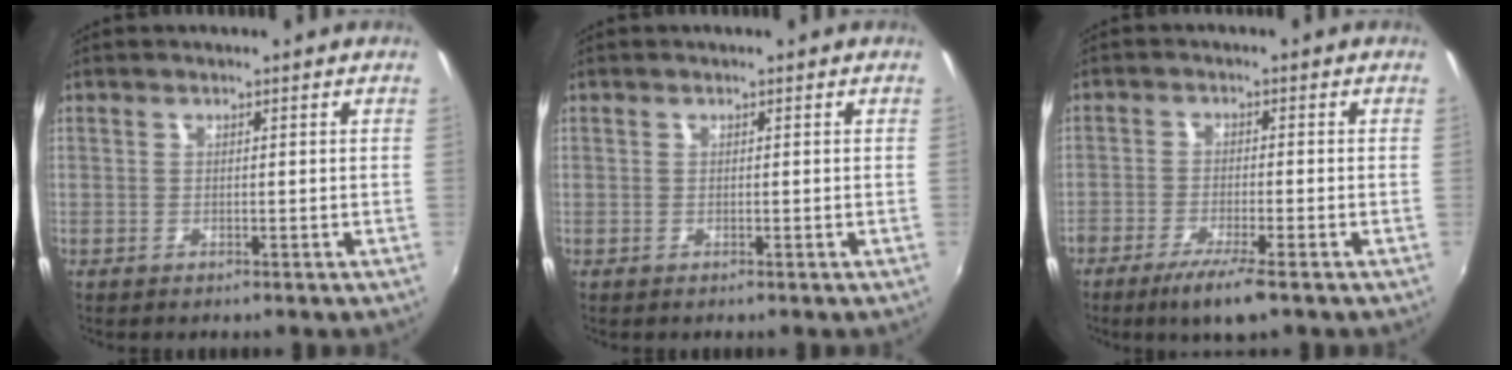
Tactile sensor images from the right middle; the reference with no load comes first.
{"total": 0.0}
{"total": 6.3, "force": [-4.4, 0.6, 4.5], "torque": [-0.104, -0.015, -0.079]}